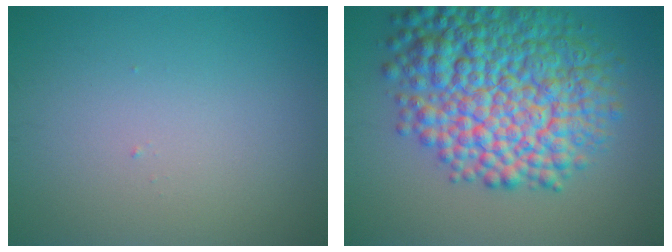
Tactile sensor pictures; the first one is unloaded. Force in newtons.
{"total": 12.2, "press": 12.2, "slide": 0.1}